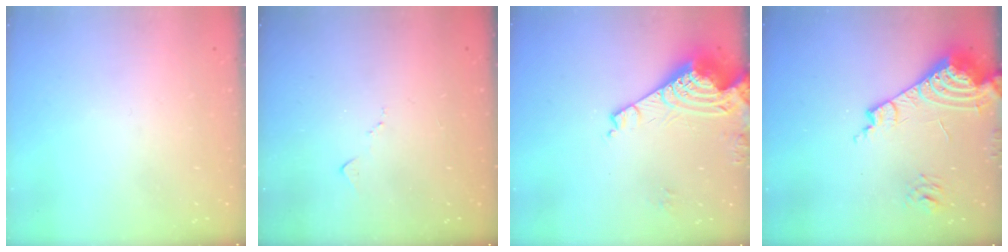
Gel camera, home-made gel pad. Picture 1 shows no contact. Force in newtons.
{"total": 5.9, "press": 5.8, "slide": 0.8}
{"total": 10.5, "press": 10.5, "slide": 1.1}
{"total": 16.3, "press": 16.1, "slide": 2.2}